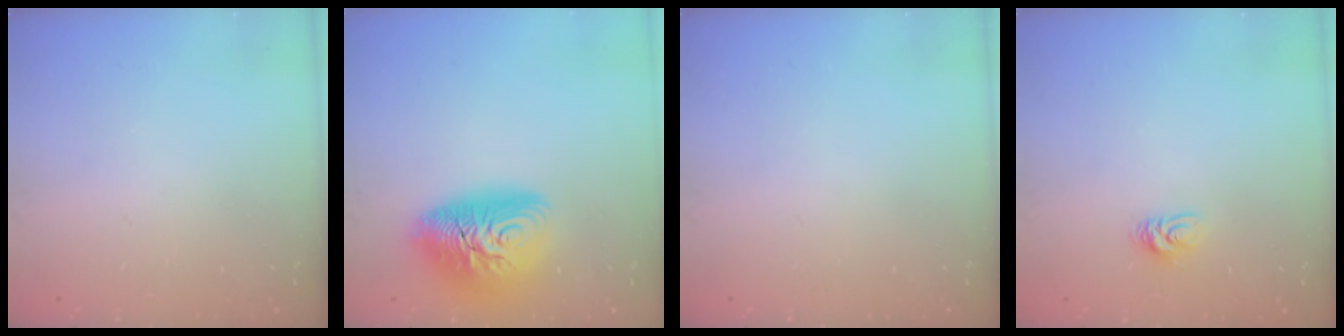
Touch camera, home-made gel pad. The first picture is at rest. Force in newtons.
{"total": 14.8, "press": 14.7, "slide": 1.5}
{"total": 0.0}
{"total": 4.9, "press": 4.9, "slide": 0.5}